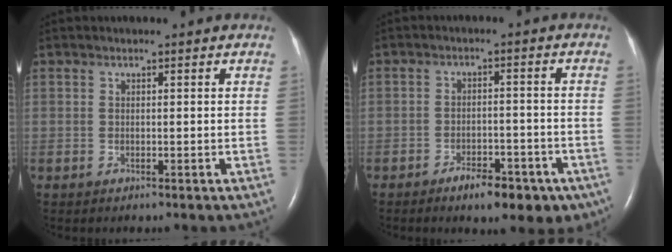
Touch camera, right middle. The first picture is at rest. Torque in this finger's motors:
{"motor_torque": [0.21, -0.20, 0.11, 0.04]}